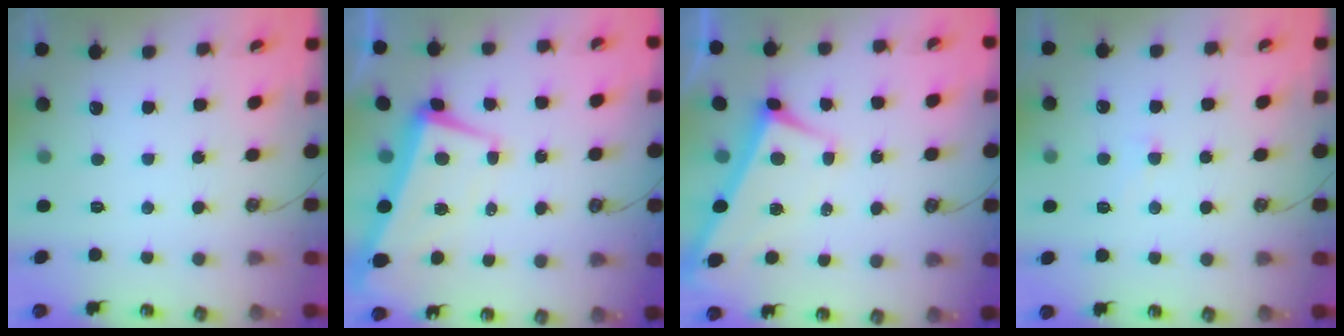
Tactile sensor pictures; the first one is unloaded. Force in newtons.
{"total": 3.7, "press": 3.0, "slide": 2.1}
{"total": 1.9, "press": 1.9, "slide": 0.5}
{"total": 1.5, "press": 1.2, "slide": 0.8}